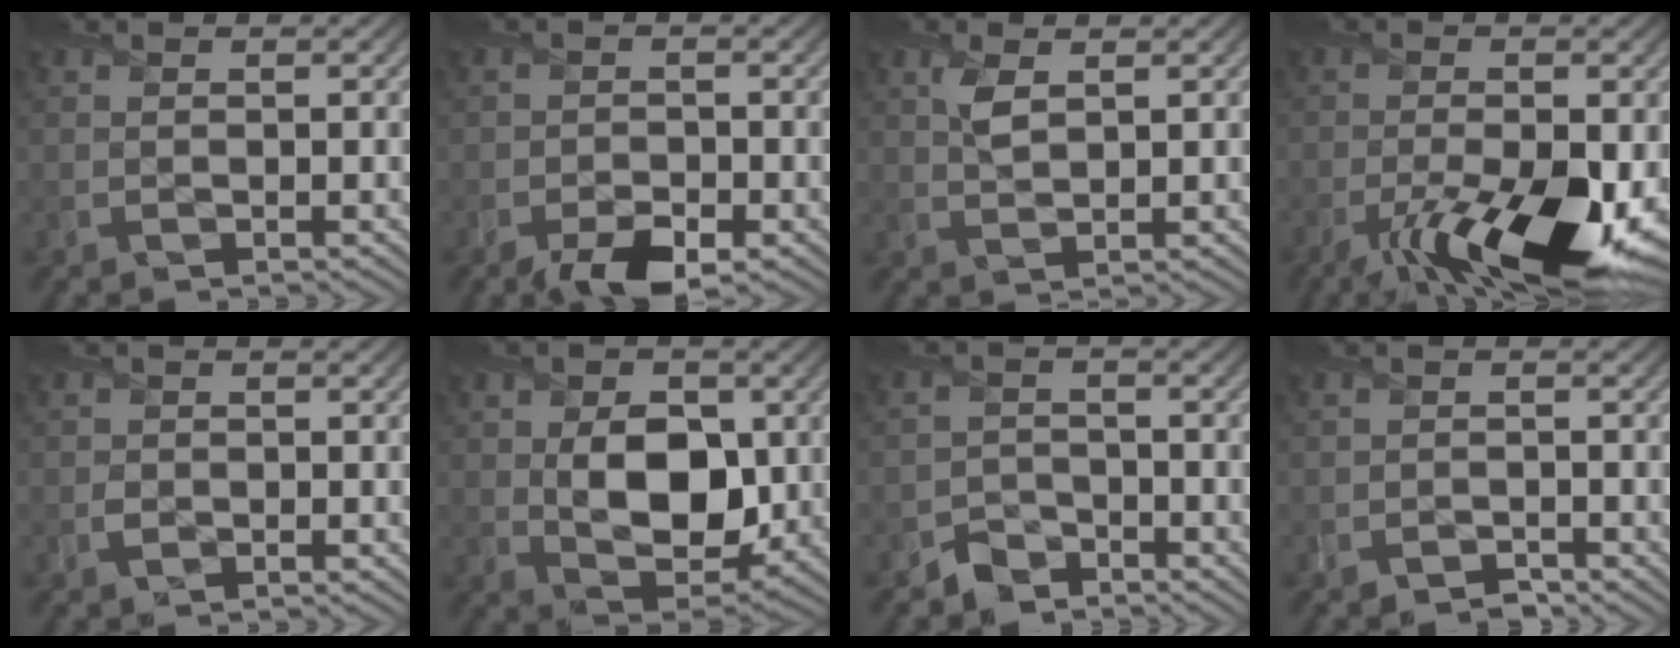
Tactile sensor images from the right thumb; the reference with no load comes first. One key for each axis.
{"total": 4.1, "fx": -2.7, "fy": 2.1, "fz": 2.3, "tx": -0.037, "ty": -0.008, "tz": -0.048}
{"total": 2.6, "fx": 1.2, "fy": 1.2, "fz": 1.9, "tx": -0.048, "ty": 0.000, "tz": 0.027}
{"total": 13.4, "fx": -6.0, "fy": 4.9, "fz": 10.9, "tx": -0.185, "ty": -0.038, "tz": -0.091}
{"total": 0.7, "fx": -0.2, "fy": 0.7, "fz": 0.0, "tx": 0.003, "ty": -0.002, "tz": -0.006}
{"total": 9.2, "fx": 0.4, "fy": 6.2, "fz": 6.7, "tx": -0.123, "ty": -0.017, "tz": 0.010}
{"total": 2.5, "fx": -2.1, "fy": 1.3, "fz": -0.1, "tx": 0.011, "ty": 0.008, "tz": -0.049}
{"total": 1.2, "fx": -1.0, "fy": 0.5, "fz": -0.1, "tx": 0.005, "ty": 0.001, "tz": -0.023}